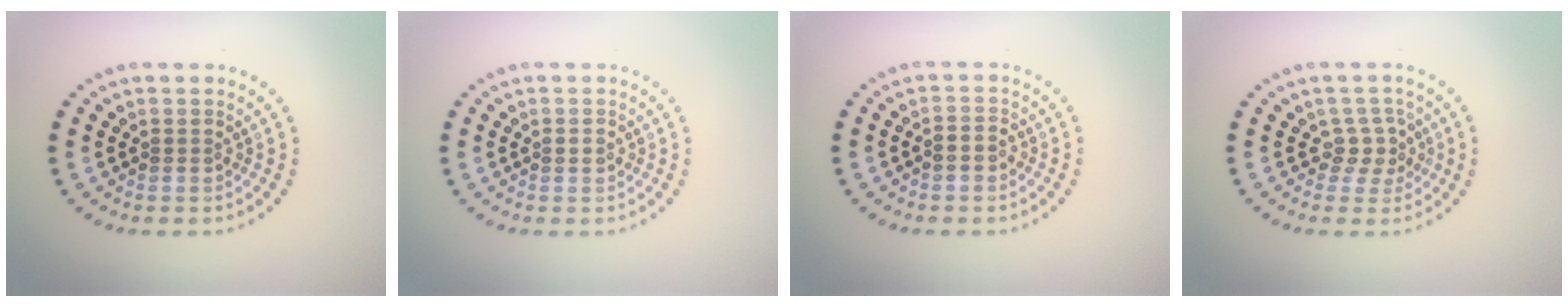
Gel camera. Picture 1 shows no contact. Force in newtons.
{"total": 0.9, "press": 0.9, "slide": 0.2}
{"total": 1.4, "press": 1.2, "slide": 0.7}
{"total": 2.1, "press": 1.6, "slide": 1.4}